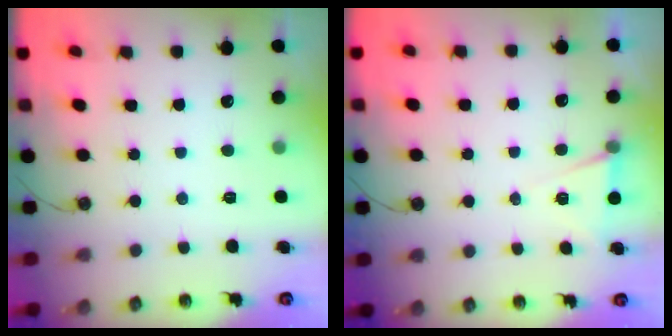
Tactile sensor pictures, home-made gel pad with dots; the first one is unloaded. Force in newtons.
{"total": 5.6, "press": 3.2, "slide": 4.6}